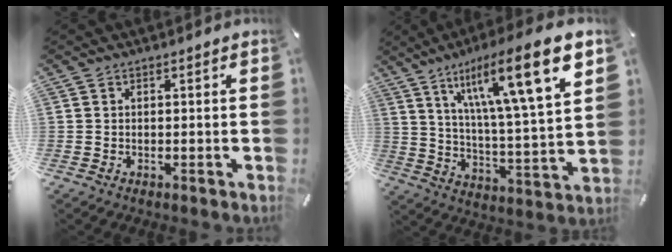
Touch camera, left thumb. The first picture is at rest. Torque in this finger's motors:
{"motor_torque": [2.57, 2.44, 1.46, -1.31, 0.52]}